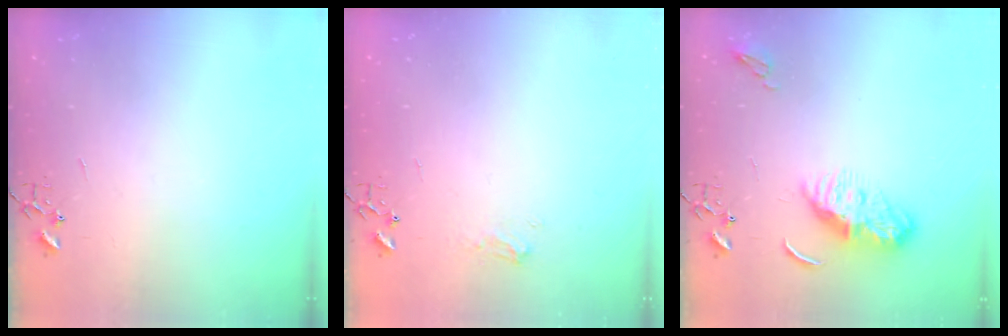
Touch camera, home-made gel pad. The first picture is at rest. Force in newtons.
{"total": 6.0, "press": 6.0, "slide": 0.7}
{"total": 8.5, "press": 8.5, "slide": 0.3}